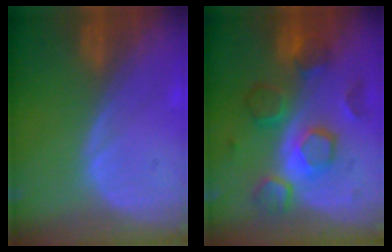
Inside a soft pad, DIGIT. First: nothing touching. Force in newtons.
{"total": 8.4, "press": 8.4, "slide": 0.7}